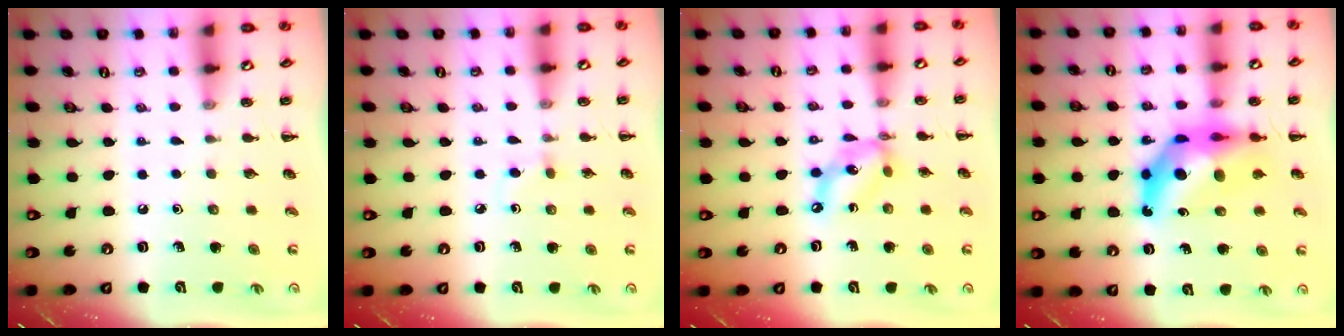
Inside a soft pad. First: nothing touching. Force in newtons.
{"total": 3.9, "press": 3.7, "slide": 1.4}
{"total": 9.7, "press": 9.4, "slide": 2.4}
{"total": 13.1, "press": 12.5, "slide": 4.0}